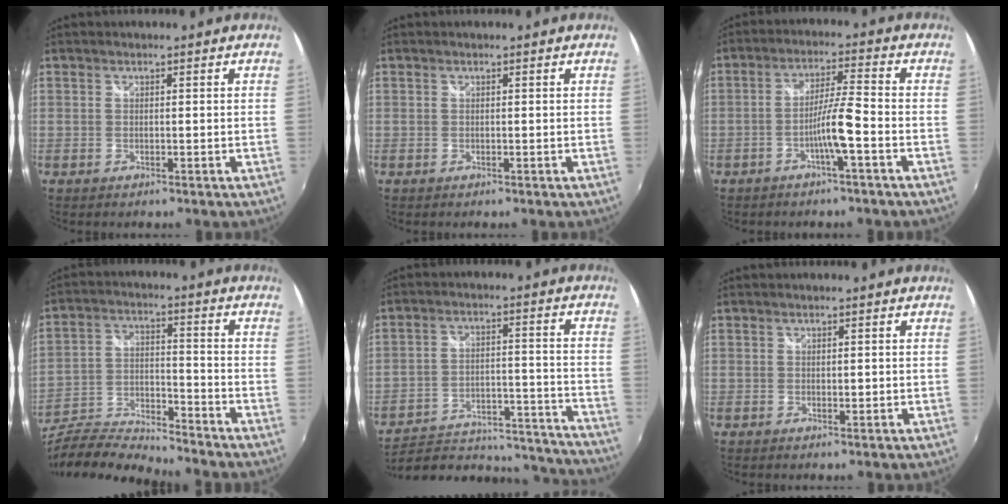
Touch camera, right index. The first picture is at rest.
{"total": 0.0}
{"total": 5.2, "force": [-2.3, -0.1, 4.6], "torque": [-0.084, 0.002, -0.041]}
{"total": 15.5, "force": [-14.0, 1.7, 6.3], "torque": [-0.136, -0.021, -0.258]}
{"total": 26.2, "force": [-22.8, 8.3, 9.9], "torque": [-0.173, -0.002, -0.284]}
{"total": 0.9, "force": [0.3, 0.4, 0.7], "torque": [-0.009, 0.000, 0.004]}